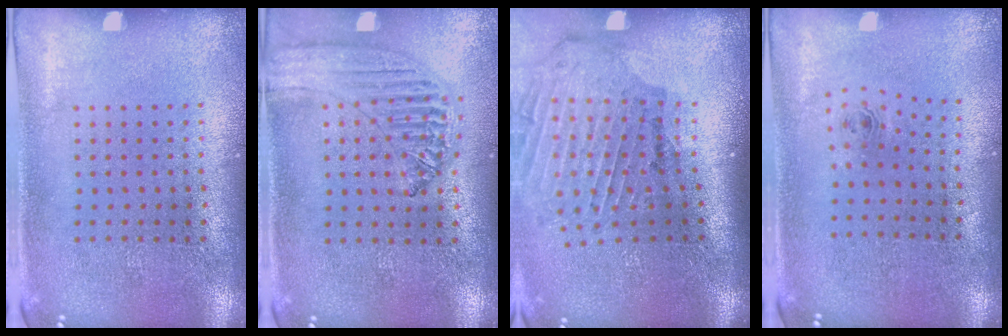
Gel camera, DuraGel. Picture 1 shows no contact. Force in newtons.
{"total": 1.3, "press": 1.3, "slide": 0.2}
{"total": 2.1, "press": 1.9, "slide": 0.8}
{"total": 0.7, "press": 0.3, "slide": 0.6}